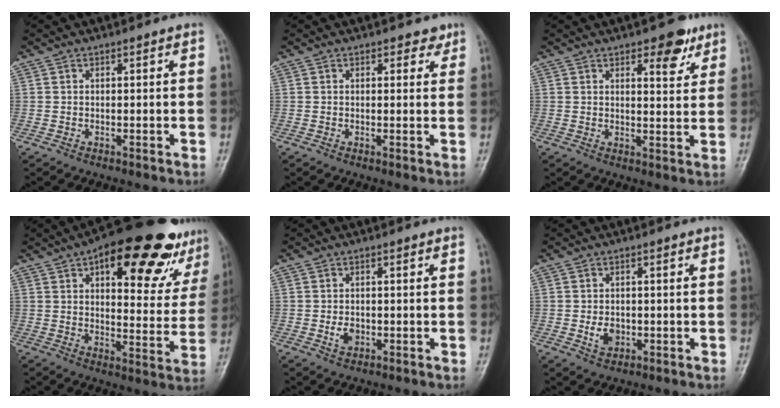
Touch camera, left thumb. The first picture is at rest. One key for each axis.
{"total": 2.1, "fx": 1.3, "fy": 1.4, "fz": 0.9, "tx": 0.007, "ty": -0.004, "tz": 0.012}
{"total": 6.4, "fx": 3.8, "fy": 2.8, "fz": 4.3, "tx": -0.033, "ty": -0.019, "tz": 0.046}
{"total": 25.0, "fx": 14.5, "fy": 10.0, "fz": 17.7, "tx": -0.194, "ty": -0.028, "tz": 0.195}
{"total": 2.6, "fx": -0.6, "fy": 2.0, "fz": 1.7, "tx": -0.023, "ty": 0.000, "tz": -0.009}
{"total": 3.6, "fx": -0.6, "fy": 2.7, "fz": 2.3, "tx": -0.030, "ty": 0.000, "tz": -0.006}